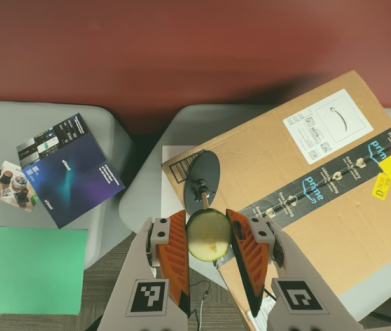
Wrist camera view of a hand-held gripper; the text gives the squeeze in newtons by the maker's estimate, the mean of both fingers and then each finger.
{"total": 12.0, "left": 12.2, "right": 11.8}